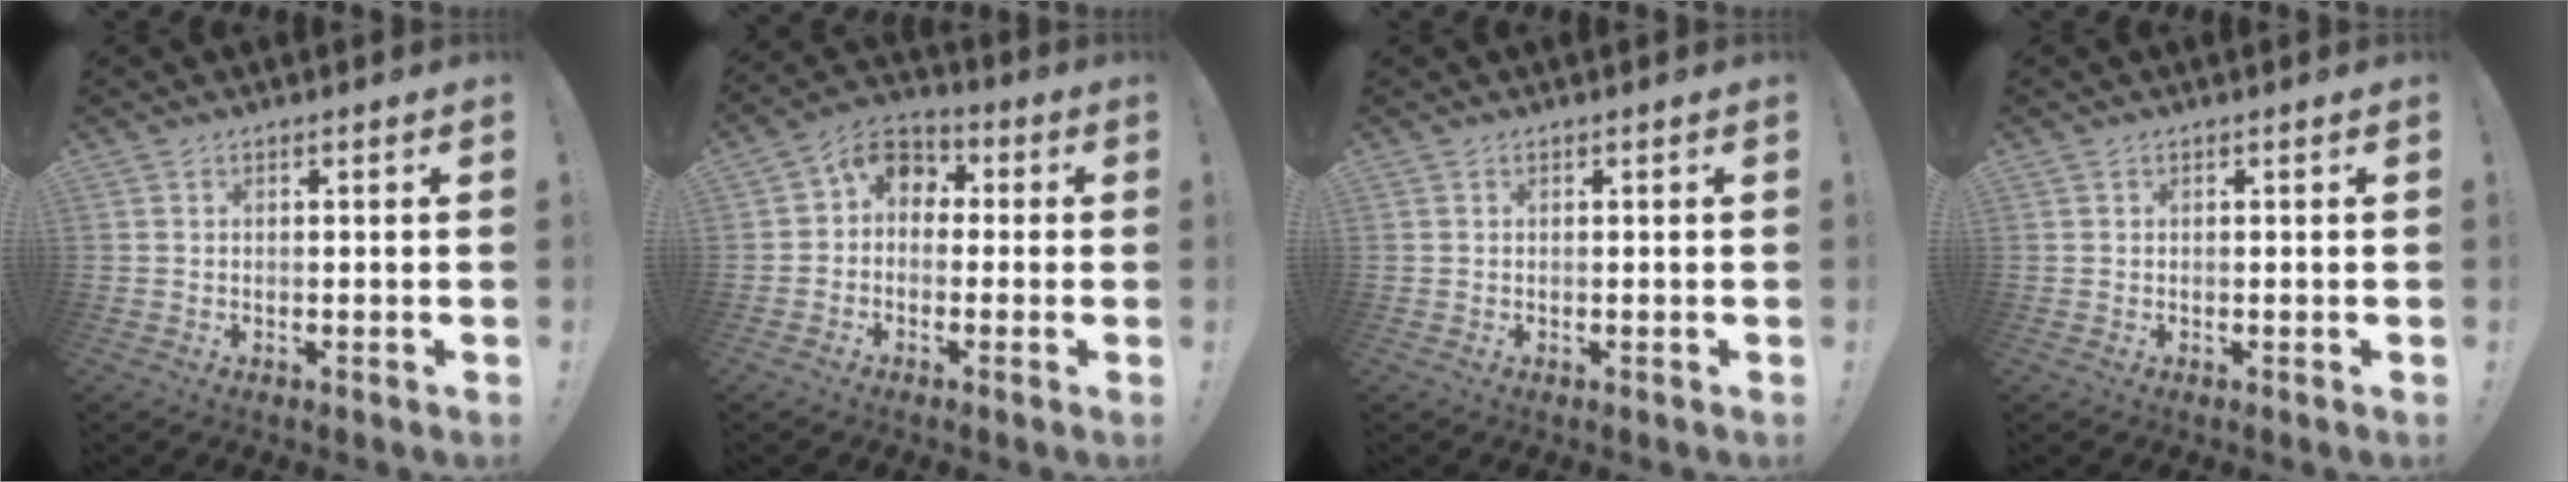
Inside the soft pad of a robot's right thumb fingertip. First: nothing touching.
{"total": 7.3, "force": [0.4, 6.2, 3.8], "torque": [-0.064, 0.015, 0.016]}
{"total": 0.0}
{"total": 0.0}